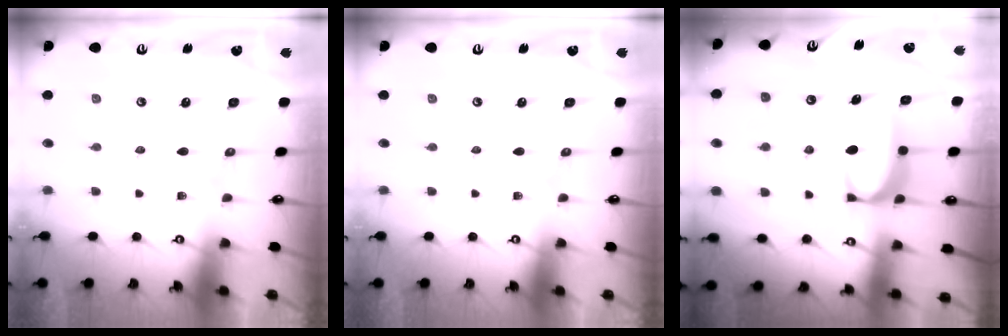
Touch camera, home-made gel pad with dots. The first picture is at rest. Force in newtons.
{"total": 0.0}
{"total": 1.7, "press": 1.7, "slide": 0.5}